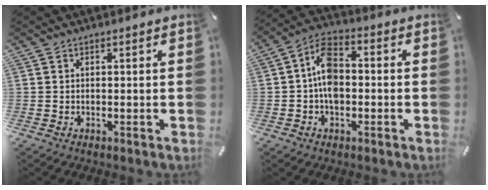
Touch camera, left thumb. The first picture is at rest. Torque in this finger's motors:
{"motor_torque": [0.15, 0.20, 0.30, 0.09, 0.15]}